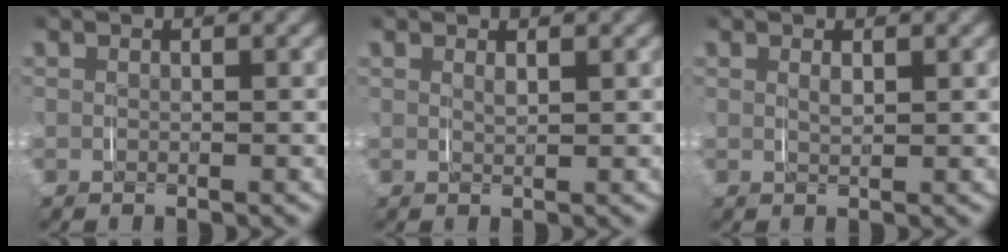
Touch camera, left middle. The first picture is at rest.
{"total": 0.8, "force": [0.7, 0.0, 0.4], "torque": [-0.007, -0.003, 0.014]}
{"total": 0.9, "force": [0.6, 0.1, 0.7], "torque": [-0.013, -0.004, 0.013]}